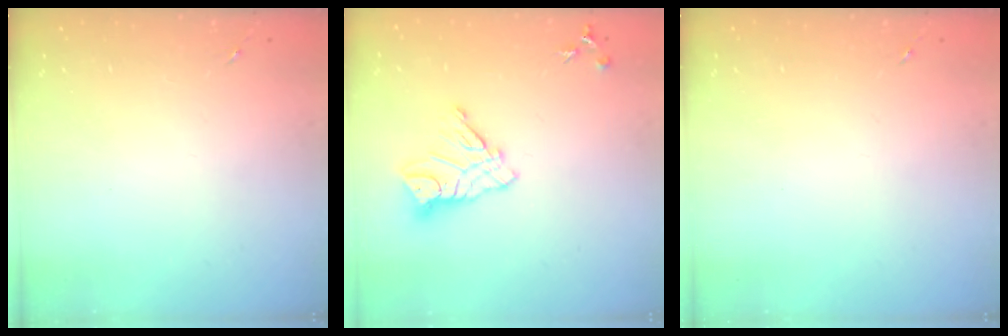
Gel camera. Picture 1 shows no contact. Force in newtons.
{"total": 11.6, "press": 11.6, "slide": 0.7}
{"total": 0.0}